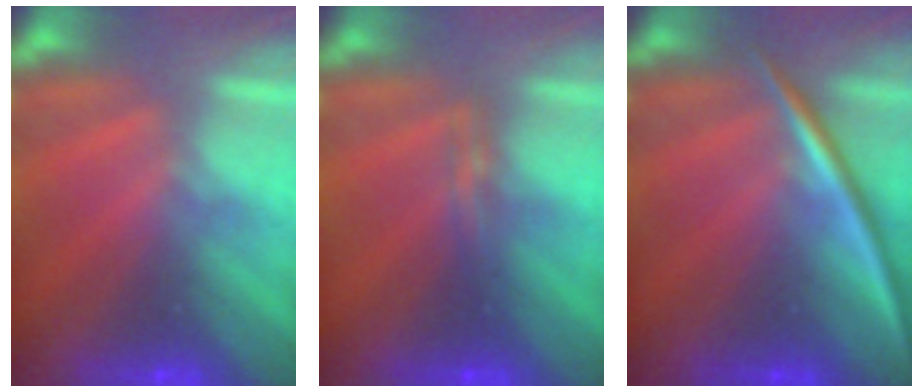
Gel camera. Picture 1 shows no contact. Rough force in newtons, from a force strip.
{"total": 2.2}
{"total": 2.2}